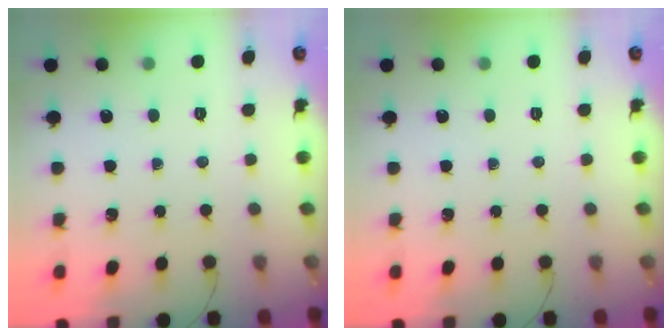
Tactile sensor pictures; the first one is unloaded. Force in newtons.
{"total": 0.0}